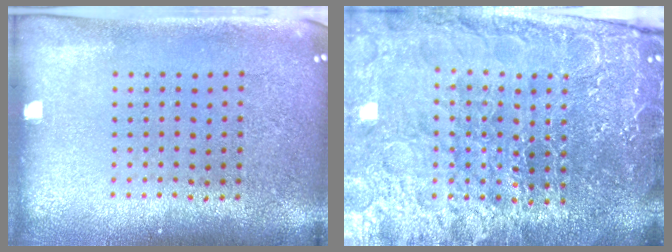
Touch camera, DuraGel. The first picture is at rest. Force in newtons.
{"total": 5.7, "press": 5.2, "slide": 2.3}